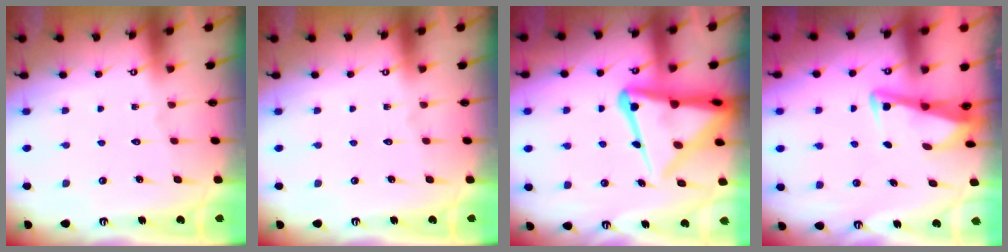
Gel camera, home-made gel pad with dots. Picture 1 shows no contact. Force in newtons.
{"total": 0.0}
{"total": 14.9, "press": 14.8, "slide": 1.5}
{"total": 3.4, "press": 3.4, "slide": 0.3}